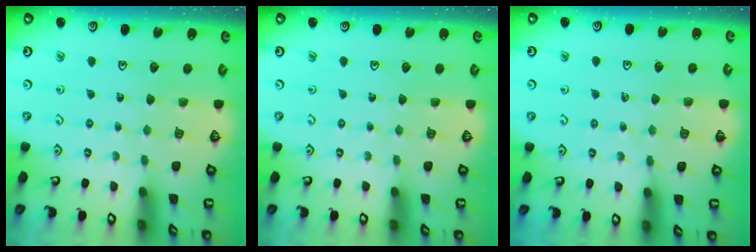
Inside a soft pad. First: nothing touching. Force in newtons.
{"total": 0.0}
{"total": 4.4, "press": 4.2, "slide": 1.3}